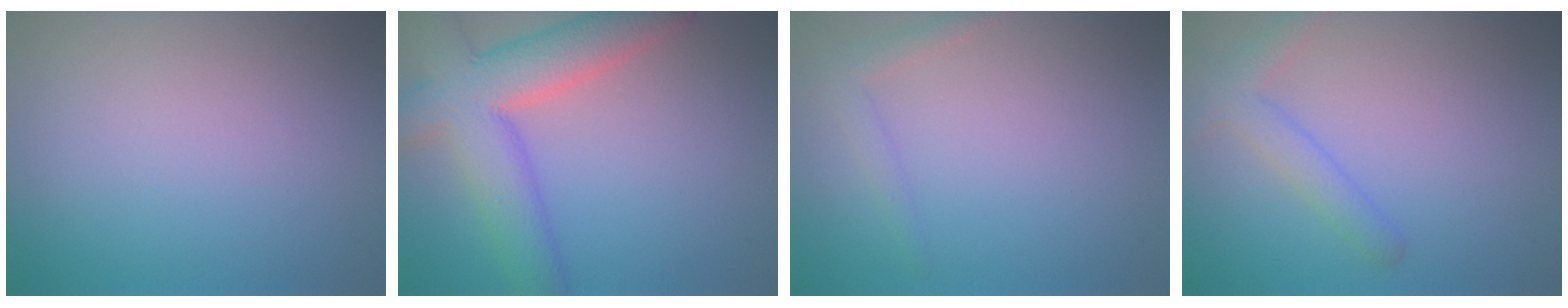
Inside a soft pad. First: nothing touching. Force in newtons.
{"total": 8.8, "press": 8.8, "slide": 0.6}
{"total": 1.5, "press": 1.5, "slide": 0.1}
{"total": 2.3, "press": 2.3, "slide": 0.2}